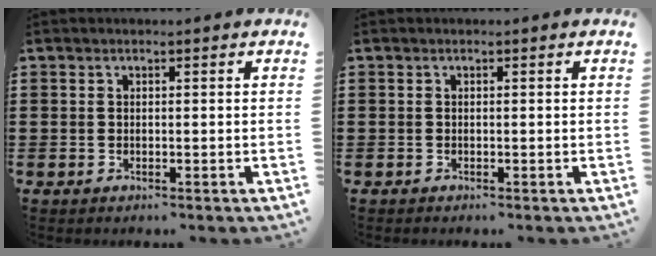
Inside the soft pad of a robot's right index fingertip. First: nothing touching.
{"total": 0.0}